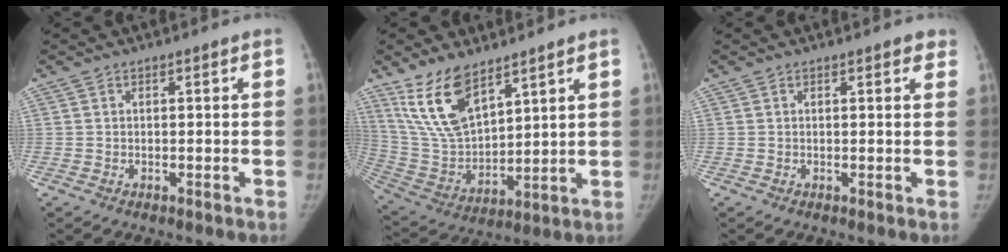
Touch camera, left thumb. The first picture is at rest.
{"total": 14.1, "force": [9.1, 6.4, 8.7], "torque": [-0.141, -0.045, 0.199]}
{"total": 1.9, "force": [1.4, 0.8, 1.1], "torque": [0.004, -0.002, 0.011]}